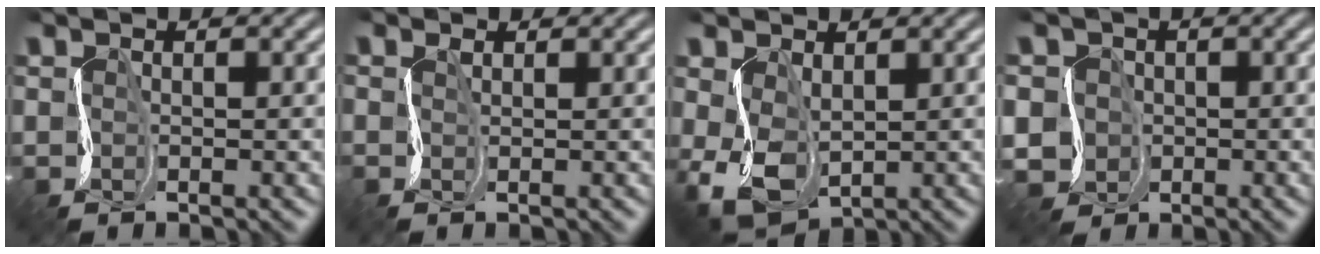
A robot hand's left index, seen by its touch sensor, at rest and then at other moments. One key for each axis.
{"total": 1.0, "fx": -0.3, "fy": -0.5, "fz": -0.9, "tx": 0.006, "ty": 0.003, "tz": 0.000}
{"total": 3.6, "fx": -0.8, "fy": 2.6, "fz": 2.4, "tx": -0.080, "ty": -0.009, "tz": -0.004}
{"total": 2.7, "fx": -1.0, "fy": 2.5, "fz": -0.1, "tx": -0.013, "ty": -0.001, "tz": -0.012}